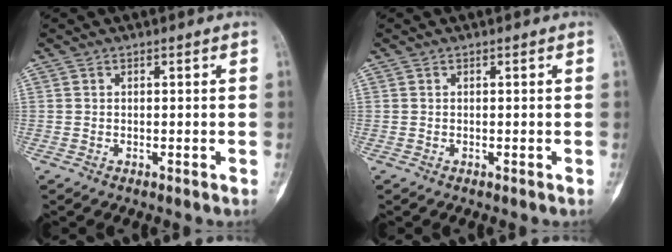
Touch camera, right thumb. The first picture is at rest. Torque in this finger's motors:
{"motor_torque": [0.00, 0.00, 0.01, -0.01, 0.00]}